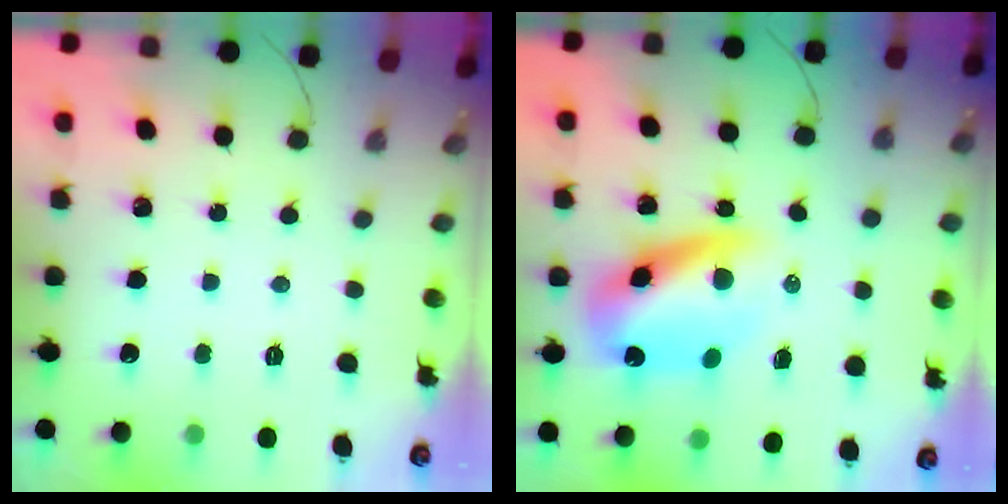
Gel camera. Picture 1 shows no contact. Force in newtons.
{"total": 10.9, "press": 10.6, "slide": 2.4}